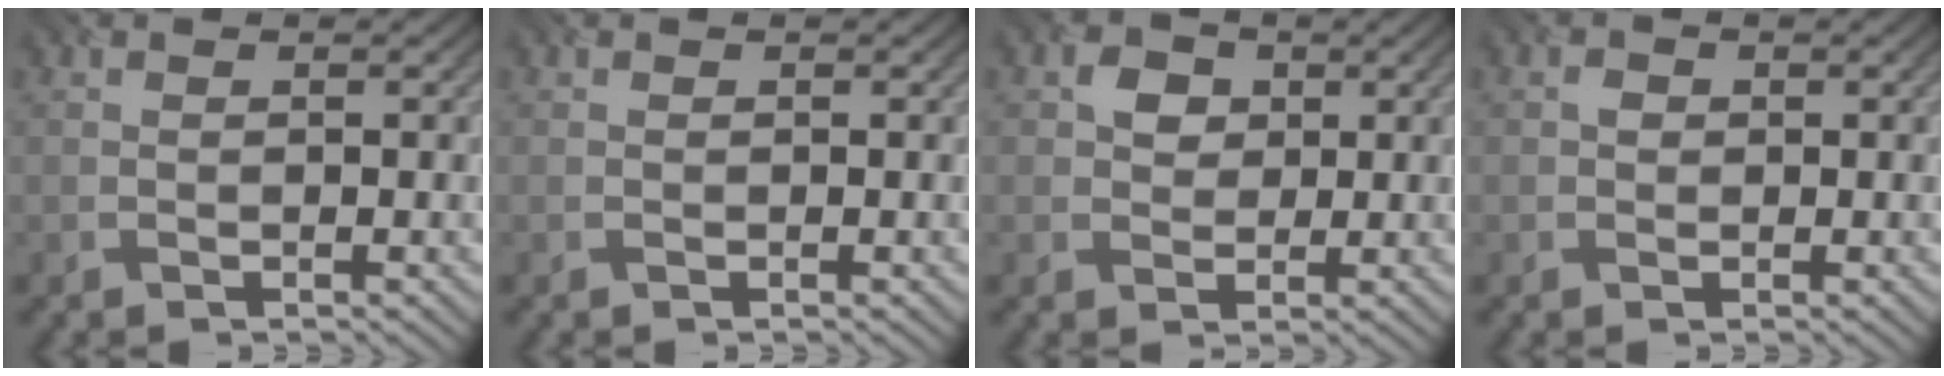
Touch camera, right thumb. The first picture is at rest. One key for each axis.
{"total": 0.0}
{"total": 3.0, "fx": 0.9, "fy": 2.5, "fz": 1.3, "tx": -0.026, "ty": 0.003, "tz": 0.009}
{"total": 0.9, "fx": 0.1, "fy": 0.8, "fz": 0.3, "tx": -0.005, "ty": -0.002, "tz": -0.002}